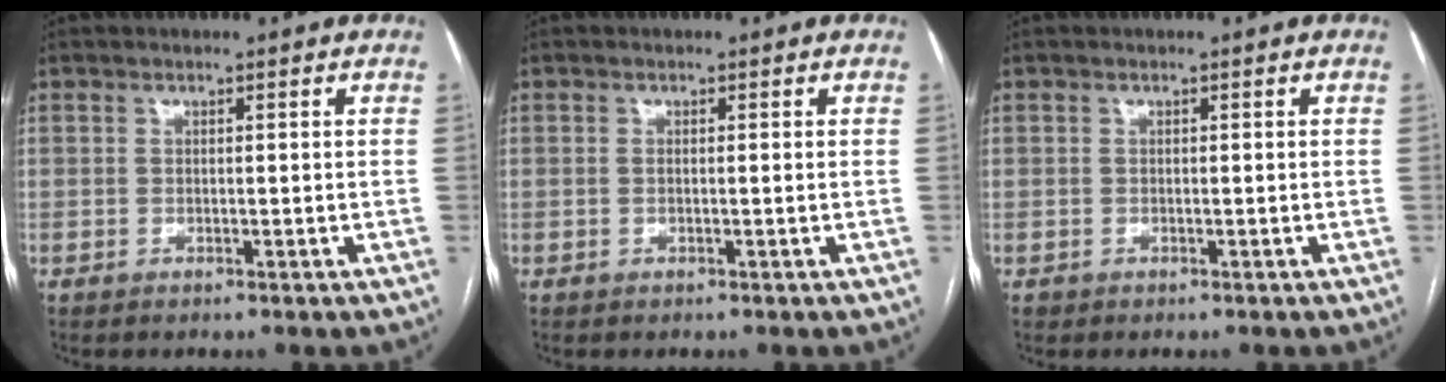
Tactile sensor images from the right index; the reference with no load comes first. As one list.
[{"total": 0.5, "force": [0.0, 0.0, 0.5], "torque": [-0.013, -0.001, 0.000]}, {"total": 0.5, "force": [-0.2, 0.5, 0.0], "torque": [0.003, 0.006, -0.005]}]